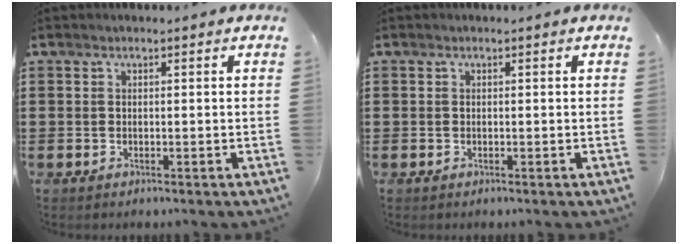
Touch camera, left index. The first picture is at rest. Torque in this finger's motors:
{"motor_torque": [0.01, 0.02, -0.03, -0.01]}